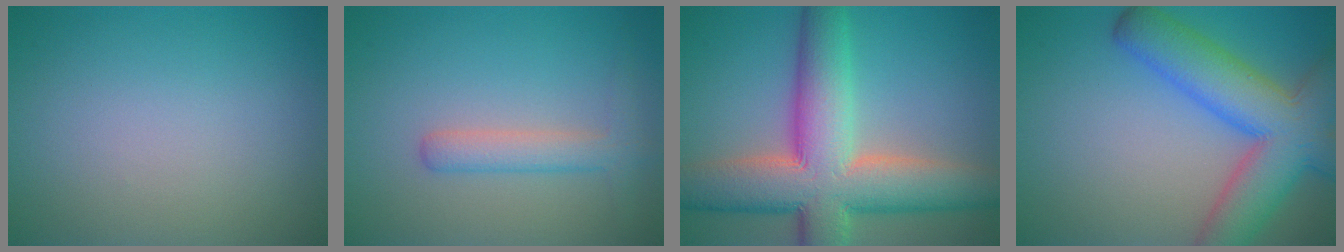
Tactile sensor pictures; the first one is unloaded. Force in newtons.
{"total": 2.7, "press": 2.7, "slide": 0.1}
{"total": 12.2, "press": 12.2, "slide": 0.7}
{"total": 9.6, "press": 9.6, "slide": 0.7}